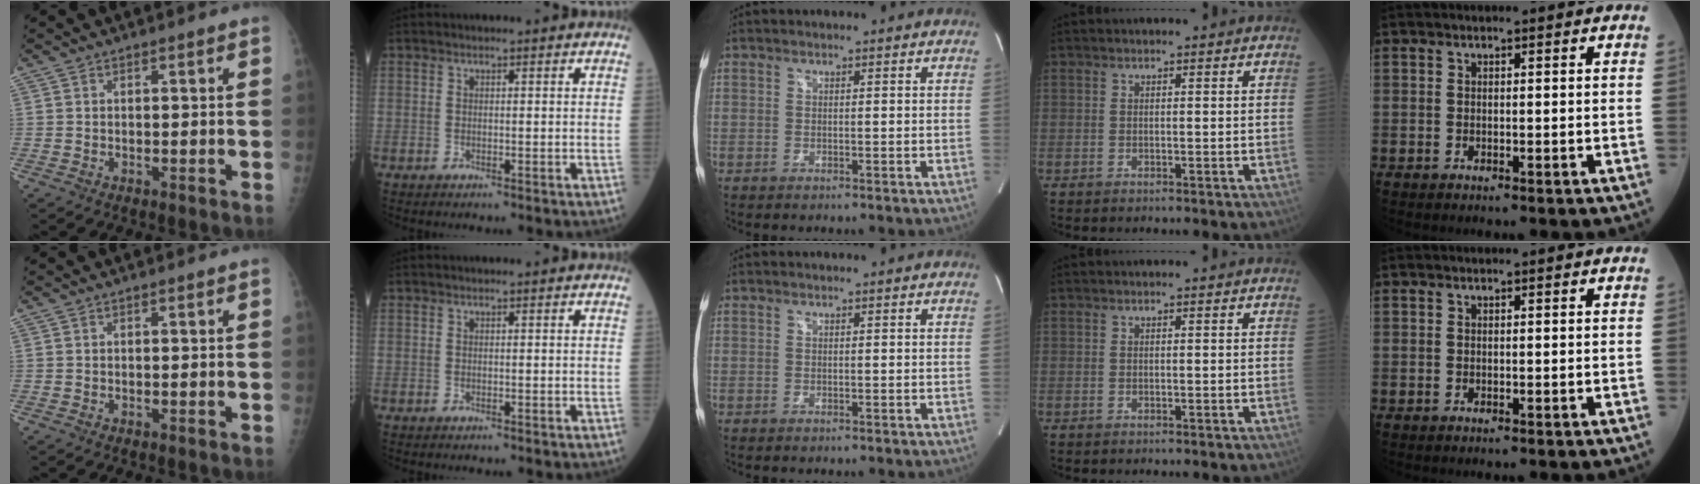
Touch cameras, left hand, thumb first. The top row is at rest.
{}